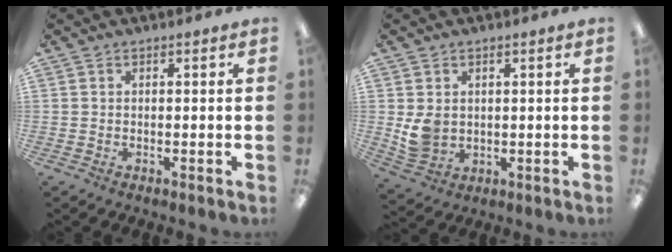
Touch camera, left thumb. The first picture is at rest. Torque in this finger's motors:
{"motor_torque": [0.83, 1.15, 0.53, -0.60, 0.04]}